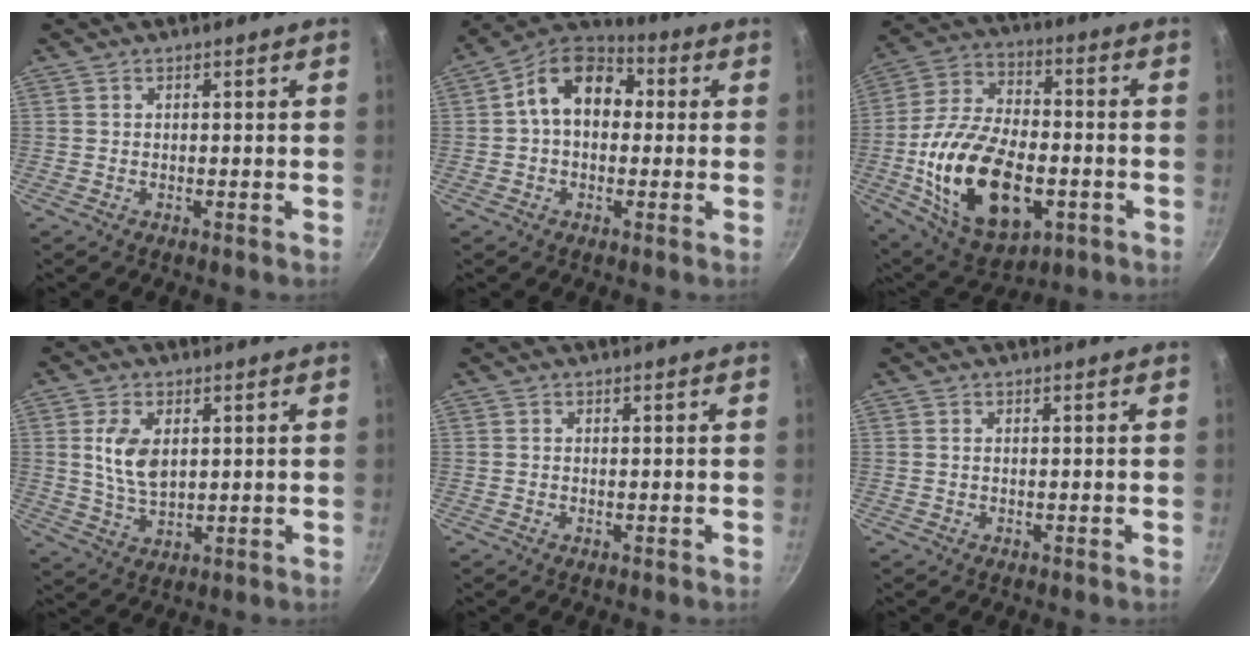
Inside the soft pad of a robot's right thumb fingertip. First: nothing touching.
{"total": 12.8, "force": [1.6, 9.1, 8.9], "torque": [-0.105, 0.032, 0.003]}
{"total": 24.5, "force": [-5.5, 14.2, 19.1], "torque": [-0.341, 0.025, -0.084]}
{"total": 7.9, "force": [1.8, 4.6, 6.1], "torque": [-0.112, -0.013, 0.038]}
{"total": 0.0}
{"total": 0.0}